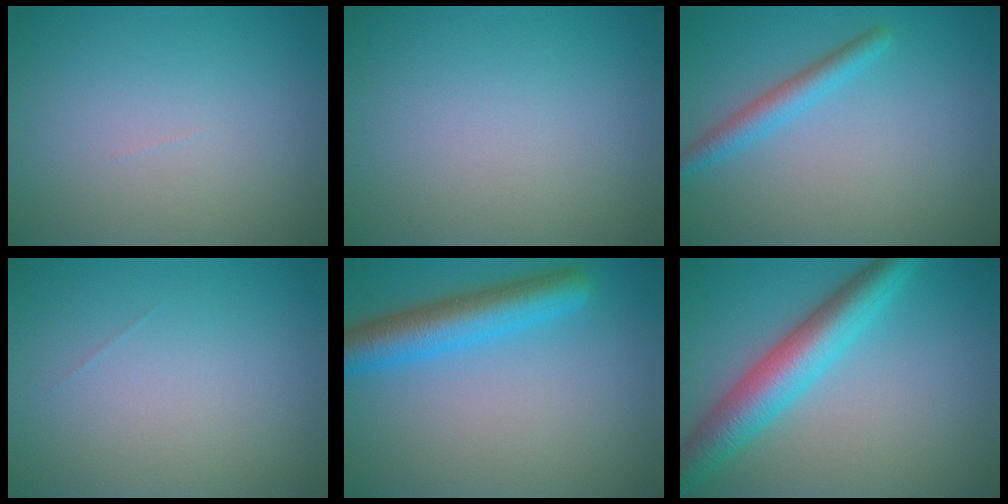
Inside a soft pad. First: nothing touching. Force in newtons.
{"total": 0.0}
{"total": 2.3, "press": 2.3, "slide": 0.1}
{"total": 0.0}
{"total": 5.4, "press": 5.4, "slide": 0.2}
{"total": 6.5, "press": 6.5, "slide": 0.1}